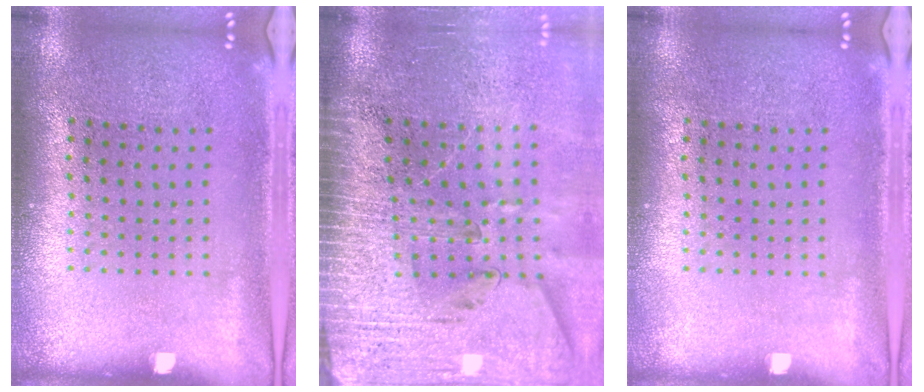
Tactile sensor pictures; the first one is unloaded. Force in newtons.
{"total": 3.7, "press": 3.2, "slide": 1.9}
{"total": 0.0}